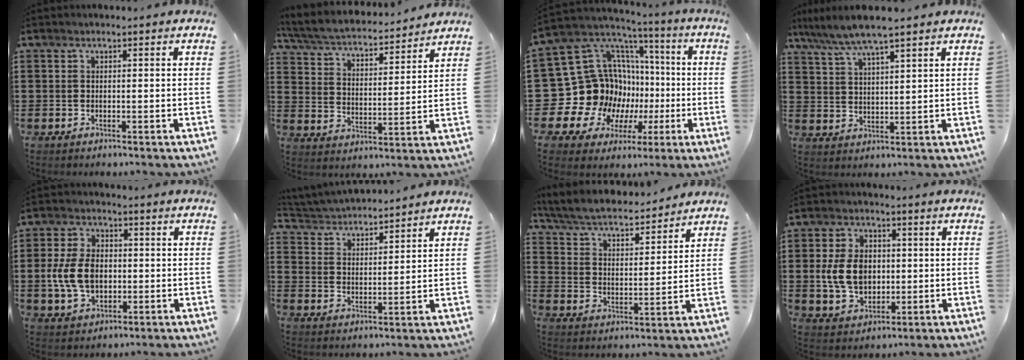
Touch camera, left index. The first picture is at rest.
{"total": 4.6, "force": [4.3, 0.5, 1.5], "torque": [-0.052, -0.030, 0.067]}
{"total": 18.7, "force": [-2.4, 16.6, 8.1], "torque": [-0.201, -0.044, 0.013]}
{"total": 5.8, "force": [4.9, 0.2, 3.1], "torque": [-0.076, -0.016, 0.086]}
{"total": 8.2, "force": [-0.6, 5.5, 6.0], "torque": [-0.149, 0.006, -0.018]}
{"total": 3.8, "force": [3.7, 0.5, 0.0], "torque": [-0.019, -0.020, 0.064]}
{"total": 4.9, "force": [4.6, 0.6, 1.6], "torque": [-0.054, -0.031, 0.074]}
{"total": 8.3, "force": [0.3, 6.0, 5.7], "torque": [-0.130, 0.008, 0.001]}